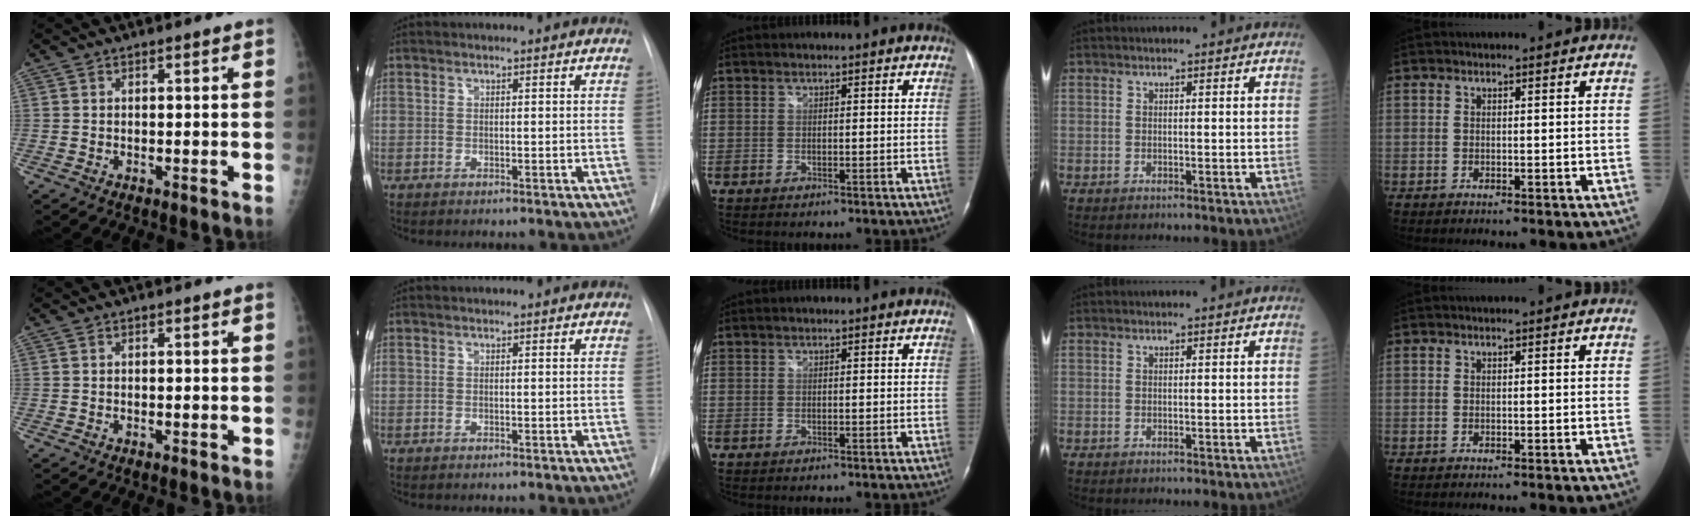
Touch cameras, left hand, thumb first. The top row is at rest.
{}